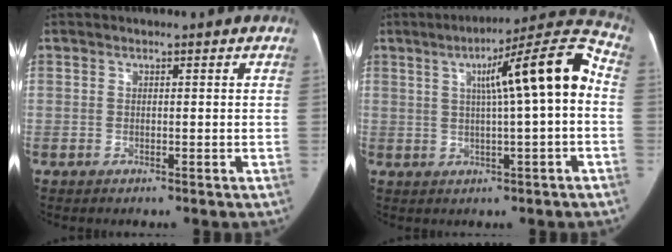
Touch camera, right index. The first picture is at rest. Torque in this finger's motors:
{"motor_torque": [0.71, 0.36, 0.35, 0.11]}